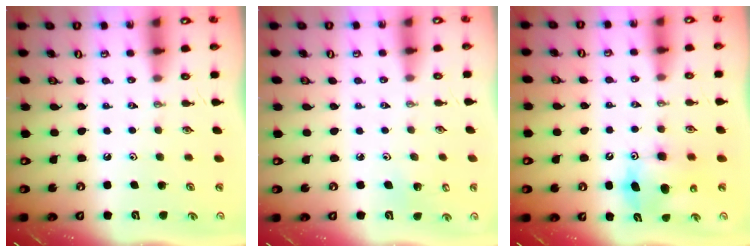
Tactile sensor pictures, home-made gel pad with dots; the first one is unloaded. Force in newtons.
{"total": 2.8, "press": 2.7, "slide": 0.7}
{"total": 8.5, "press": 8.4, "slide": 0.5}